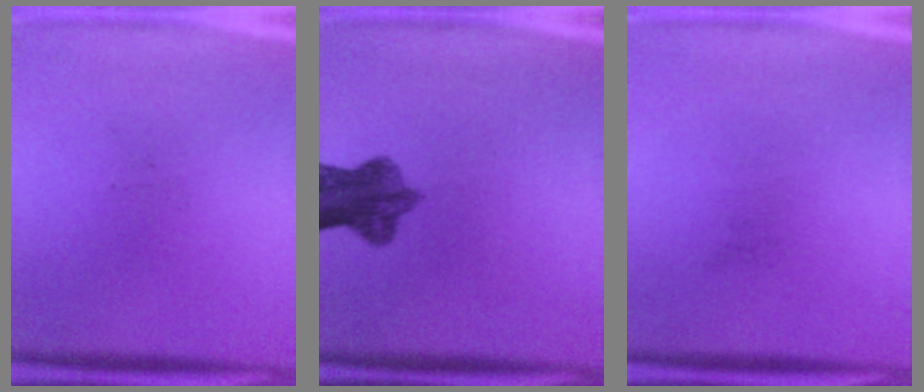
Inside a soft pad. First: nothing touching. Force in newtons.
{"total": 7.6}
{"total": 0.0}